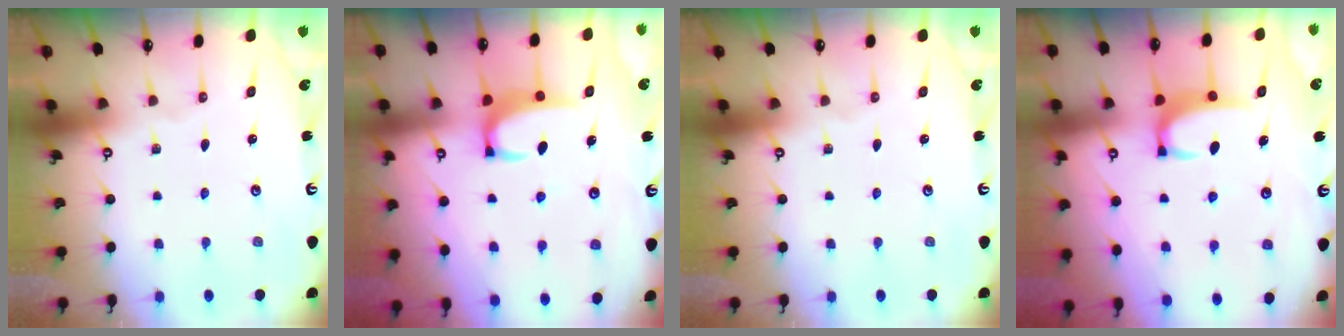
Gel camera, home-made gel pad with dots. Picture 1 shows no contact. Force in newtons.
{"total": 3.6, "press": 3.6, "slide": 0.2}
{"total": 0.0}
{"total": 3.4, "press": 3.4, "slide": 0.5}